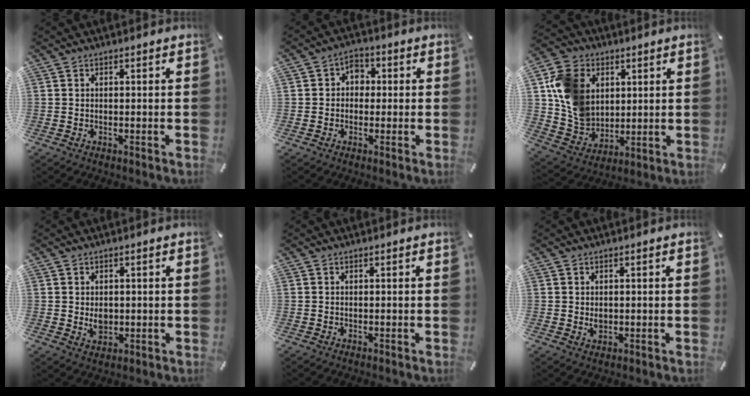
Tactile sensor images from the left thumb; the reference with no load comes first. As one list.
[{"total": 4.3, "force": [-0.2, 4.0, 1.7], "torque": [-0.022, 0.012, -0.009]}, {"total": 13.1, "force": [3.4, 11.5, 5.3], "torque": [-0.129, -0.004, 0.071]}, {"total": 3.4, "force": [-0.1, 2.9, 1.8], "torque": [-0.024, -0.004, -0.005]}, {"total": 0.0}, {"total": 1.5, "force": [0.1, 1.4, 0.6], "torque": [-0.012, 0.005, 0.002]}]